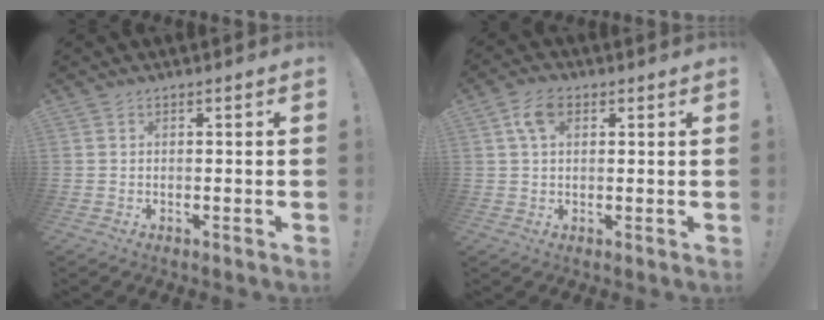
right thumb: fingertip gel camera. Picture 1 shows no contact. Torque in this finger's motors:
{"motor_torque": [-0.18, 0.43, 0.00, 0.09, 0.24]}